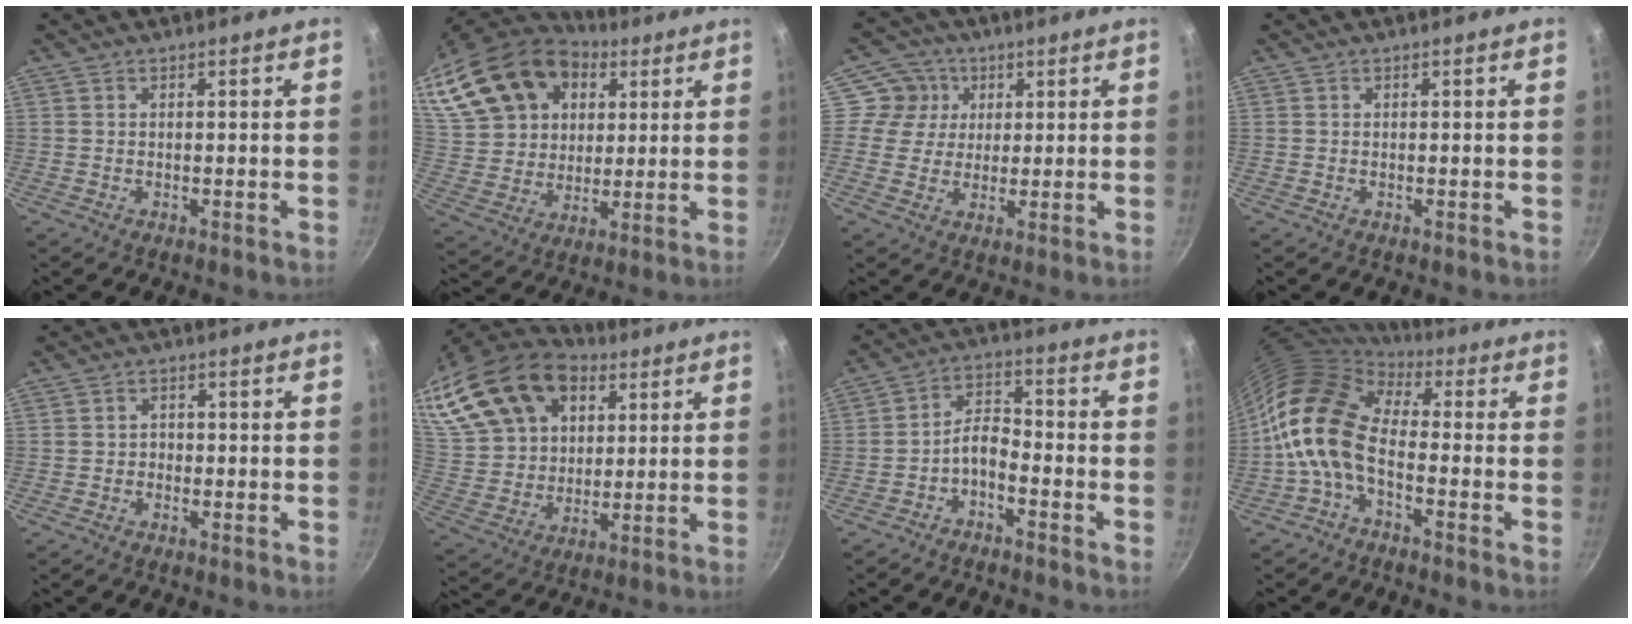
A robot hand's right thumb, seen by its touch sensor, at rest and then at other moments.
{"total": 26.7, "force": [11.7, 19.0, 14.7], "torque": [-0.297, 0.011, 0.217]}
{"total": 4.2, "force": [1.1, 4.1, 0.4], "torque": [0.033, 0.004, 0.009]}
{"total": 0.0}
{"total": 1.3, "force": [-0.4, 1.2, 0.4], "torque": [0.000, 0.002, -0.008]}
{"total": 28.6, "force": [12.8, 19.6, 16.5], "torque": [-0.346, 0.014, 0.237]}
{"total": 5.2, "force": [-3.2, 2.3, 3.4], "torque": [-0.059, 0.046, -0.063]}
{"total": 12.3, "force": [-2.5, 7.4, 9.6], "torque": [-0.166, 0.033, -0.070]}